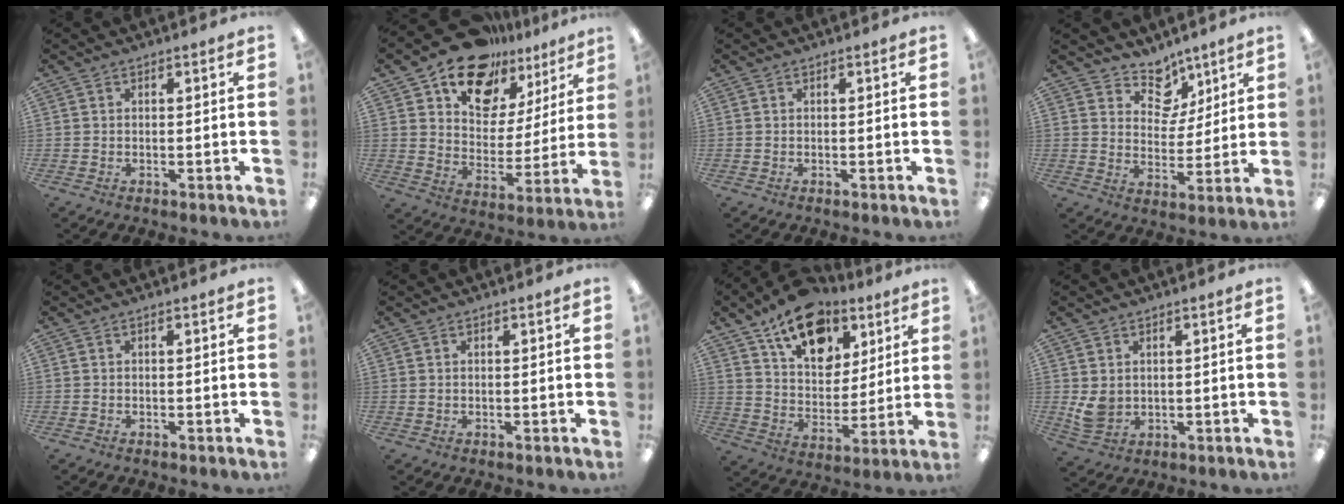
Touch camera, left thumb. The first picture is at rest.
{"total": 15.9, "force": [12.8, 8.5, 4.3], "torque": [-0.076, -0.100, 0.232]}
{"total": 0.0}
{"total": 9.5, "force": [6.9, 6.1, 2.0], "torque": [-0.025, -0.052, 0.130]}
{"total": 0.0}
{"total": 0.6, "force": [0.5, 0.4, 0.1], "torque": [-0.002, 0.002, 0.009]}
{"total": 17.2, "force": [11.4, 10.2, 7.8], "torque": [-0.127, -0.063, 0.206]}
{"total": 4.5, "force": [1.7, 3.5, 2.2], "torque": [-0.043, -0.007, 0.033]}